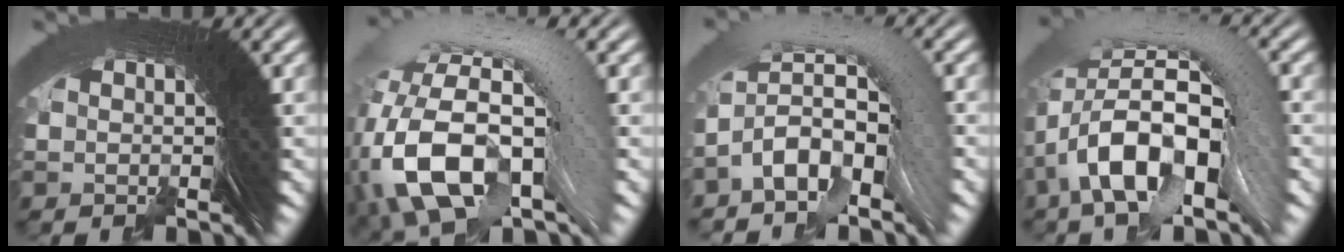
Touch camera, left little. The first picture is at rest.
{"total": 20.4, "force": [0.1, -6.4, -19.4], "torque": [0.240, 0.032, -0.020]}
{"total": 22.7, "force": [0.2, -7.8, -21.4], "torque": [0.263, 0.043, -0.028]}
{"total": 21.2, "force": [1.4, -8.5, -19.4], "torque": [0.252, 0.056, -0.012]}